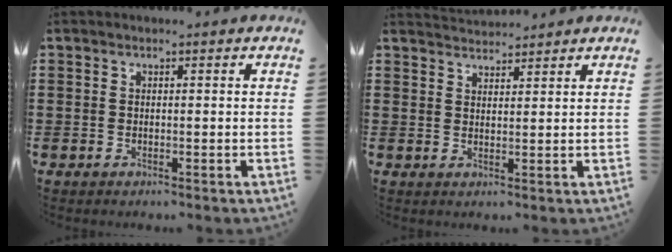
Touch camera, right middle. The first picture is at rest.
{"total": 2.5, "force": [2.5, 0.3, -0.2], "torque": [-0.004, -0.002, 0.048]}